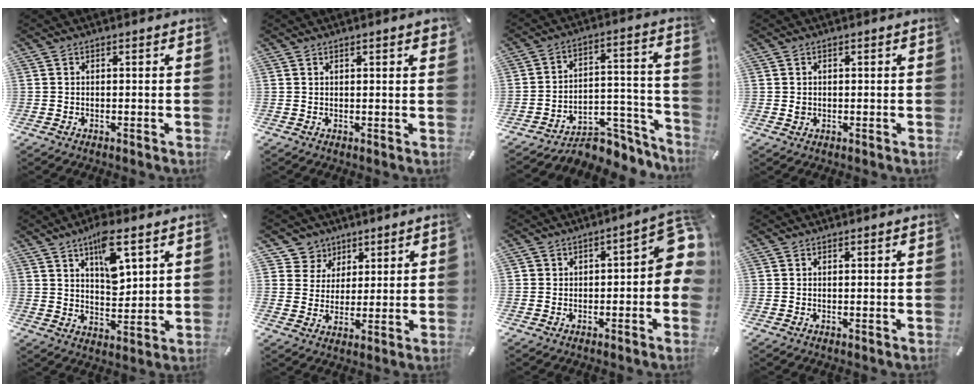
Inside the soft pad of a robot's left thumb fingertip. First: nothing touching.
{"total": 1.6, "force": [0.8, 0.2, 1.3], "torque": [-0.026, 0.002, 0.014]}
{"total": 9.2, "force": [-5.0, 6.8, 3.7], "torque": [-0.024, 0.007, -0.078]}
{"total": 1.1, "force": [0.1, 1.0, 0.4], "torque": [-0.009, 0.004, 0.000]}
{"total": 10.3, "force": [5.9, 4.4, 7.2], "torque": [-0.107, -0.027, 0.098]}
{"total": 6.8, "force": [3.4, 5.9, -0.4], "torque": [-0.004, -0.028, 0.064]}
{"total": 7.8, "force": [-0.6, 4.1, 6.6], "torque": [-0.074, -0.003, -0.012]}
{"total": 0.0}